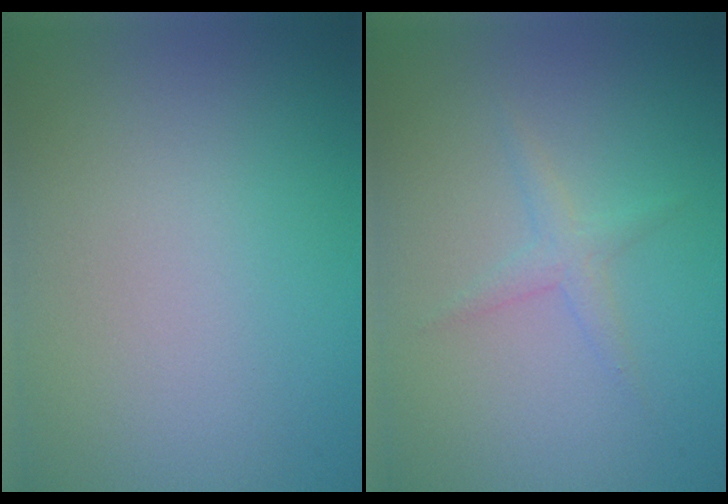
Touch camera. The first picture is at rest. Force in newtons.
{"total": 1.3, "press": 1.3, "slide": 0.0}